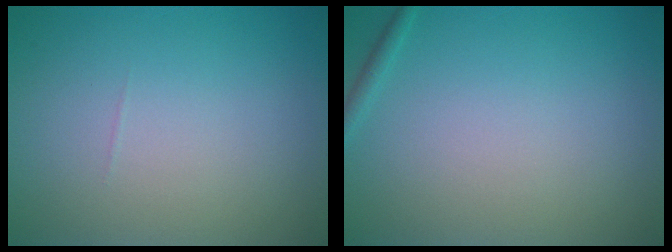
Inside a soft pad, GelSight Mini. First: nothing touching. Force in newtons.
{"total": 0.8, "press": 0.8, "slide": 0.0}